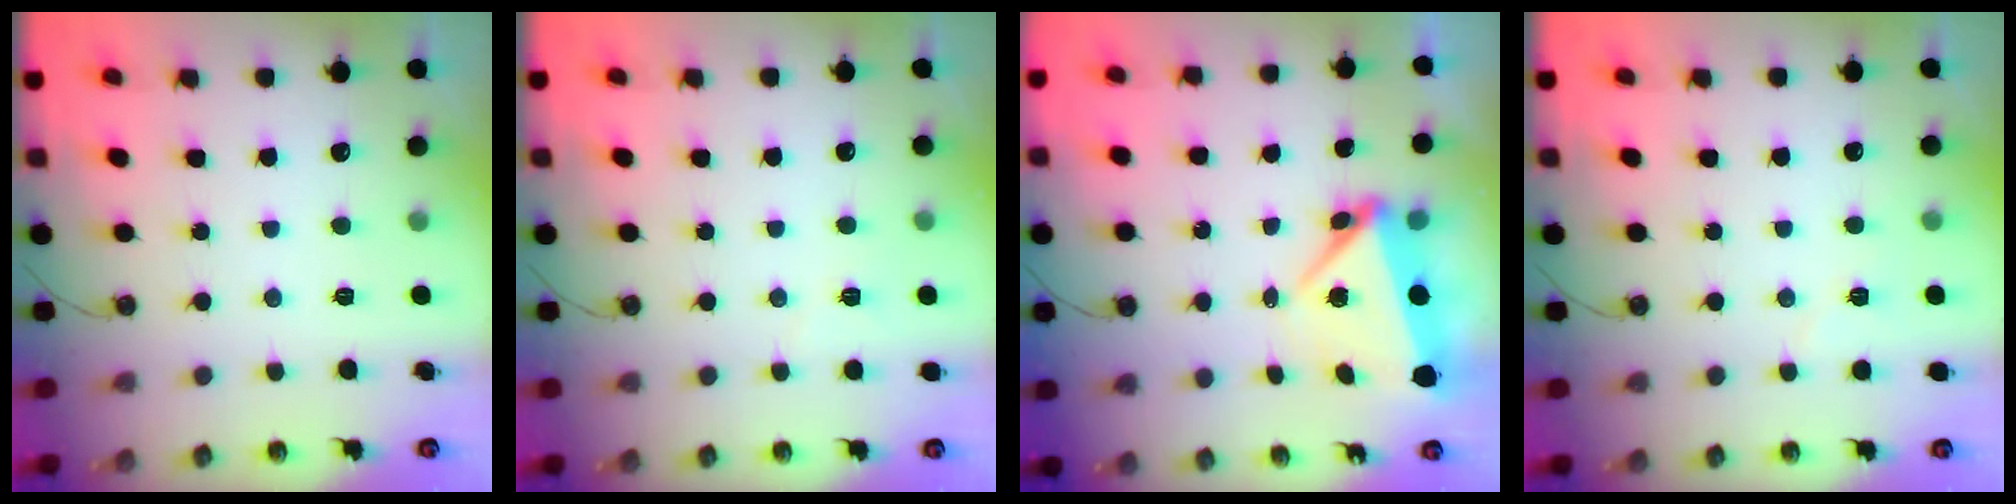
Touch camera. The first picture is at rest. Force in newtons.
{"total": 4.0, "press": 3.1, "slide": 2.6}
{"total": 6.5, "press": 6.5, "slide": 0.5}
{"total": 5.4, "press": 4.8, "slide": 2.3}